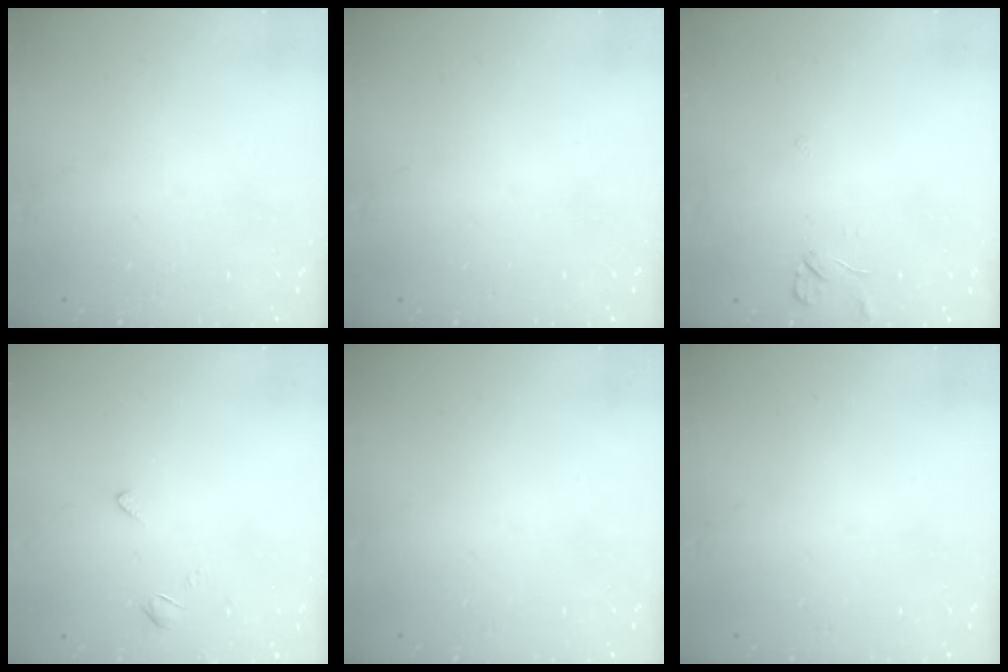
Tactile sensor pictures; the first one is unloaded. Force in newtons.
{"total": 0.0}
{"total": 4.5, "press": 4.5, "slide": 0.6}
{"total": 2.5, "press": 2.5, "slide": 0.5}
{"total": 0.0}
{"total": 0.0}